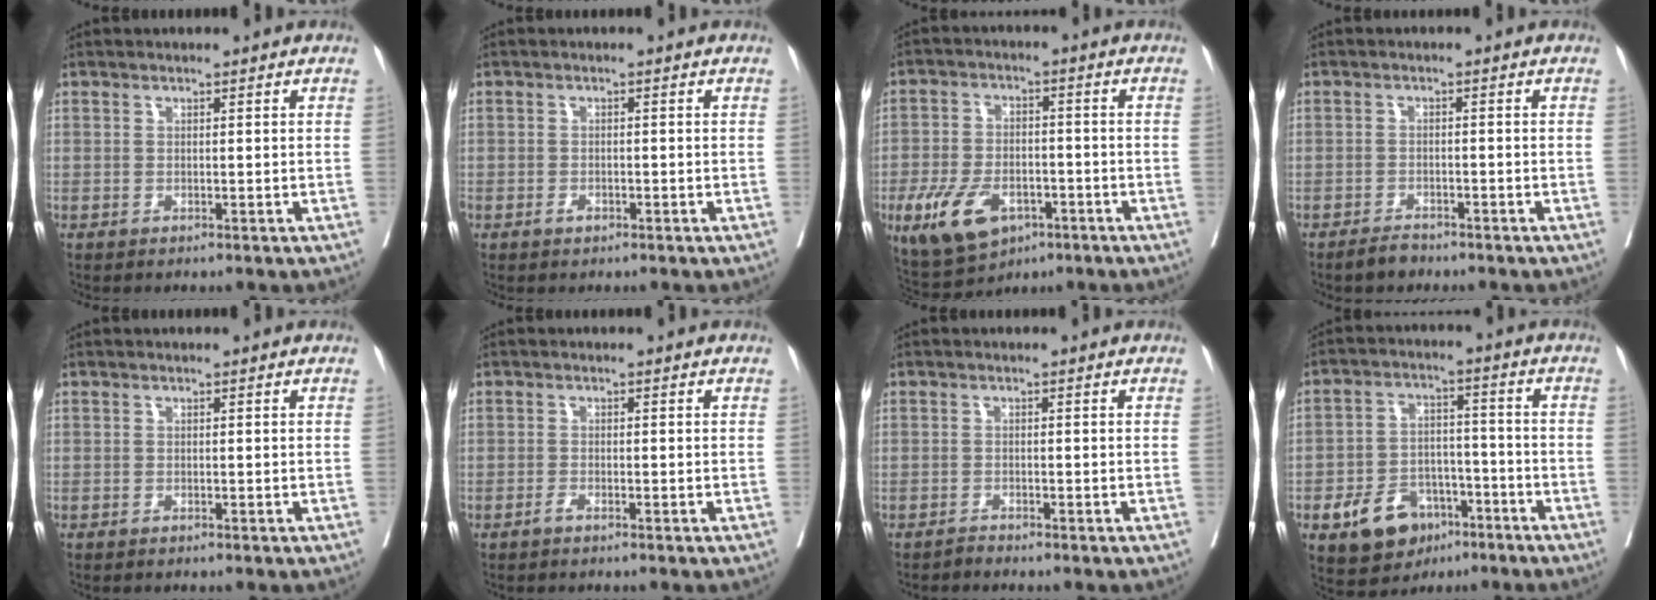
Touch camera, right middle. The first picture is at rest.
{"total": 1.0, "force": [-0.6, 0.6, 0.5], "torque": [-0.006, 0.002, -0.009]}
{"total": 10.6, "force": [-4.9, 6.1, 7.1], "torque": [-0.140, -0.004, -0.078]}
{"total": 2.1, "force": [-1.9, 0.7, 0.6], "torque": [-0.018, -0.003, -0.031]}
{"total": 0.0}
{"total": 0.7, "force": [-0.6, -0.1, 0.4], "torque": [-0.006, 0.000, -0.013]}
{"total": 0.8, "force": [-0.7, -0.2, -0.2], "torque": [0.000, -0.005, -0.014]}
{"total": 9.8, "force": [-5.5, 6.5, 4.8], "torque": [-0.082, 0.013, -0.087]}